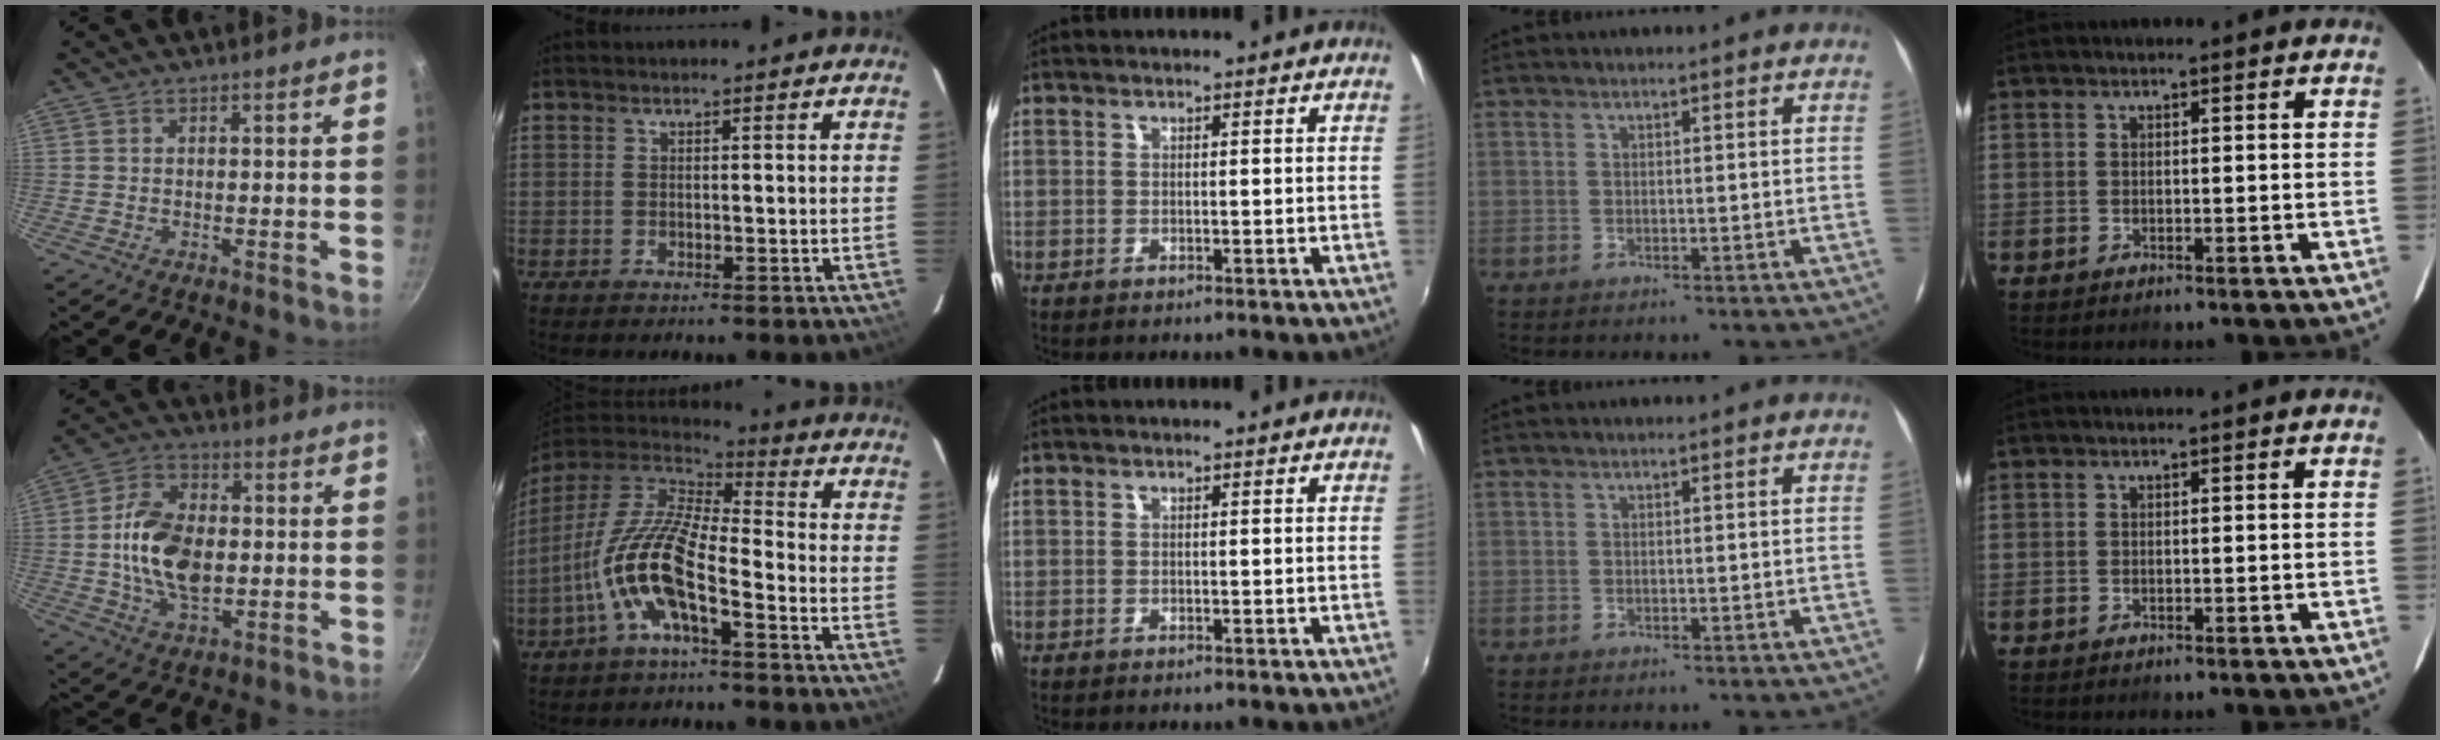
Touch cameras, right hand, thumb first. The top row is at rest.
{"thumb": {"total": 13.9, "force": [-0.4, 8.7, 10.9], "torque": [-0.180, 0.012, -0.013]}, "index": {"total": 14.4, "force": [-6.2, 4.1, 12.3], "torque": [-0.249, -0.006, -0.125]}}